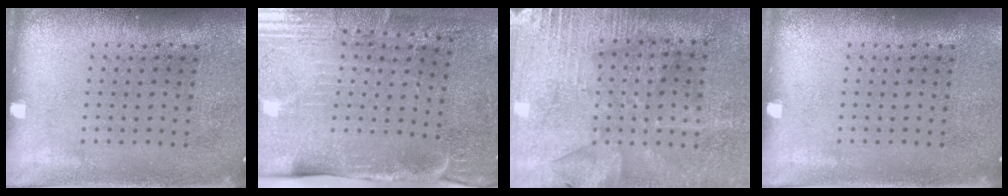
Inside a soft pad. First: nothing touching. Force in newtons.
{"total": 4.6, "press": 3.7, "slide": 2.7}
{"total": 2.8, "press": 2.7, "slide": 0.7}
{"total": 0.0}